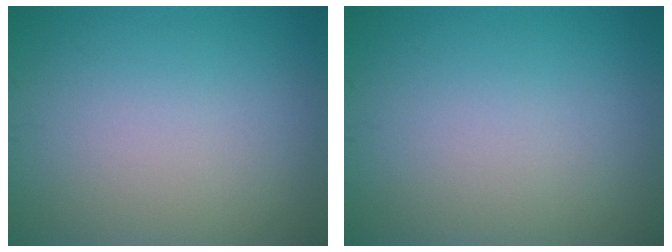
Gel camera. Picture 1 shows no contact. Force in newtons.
{"total": 0.0}